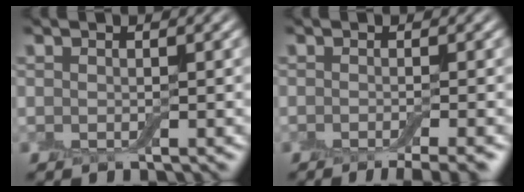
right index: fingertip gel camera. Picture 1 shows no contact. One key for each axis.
{"total": 3.9, "fx": -2.3, "fy": 0.8, "fz": 3.0, "tx": -0.024, "ty": -0.003, "tz": -0.034}